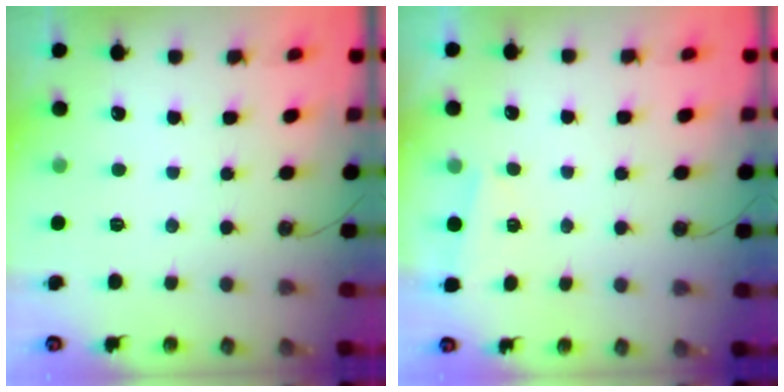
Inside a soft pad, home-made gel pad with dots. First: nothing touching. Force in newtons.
{"total": 1.1, "press": 1.0, "slide": 0.3}